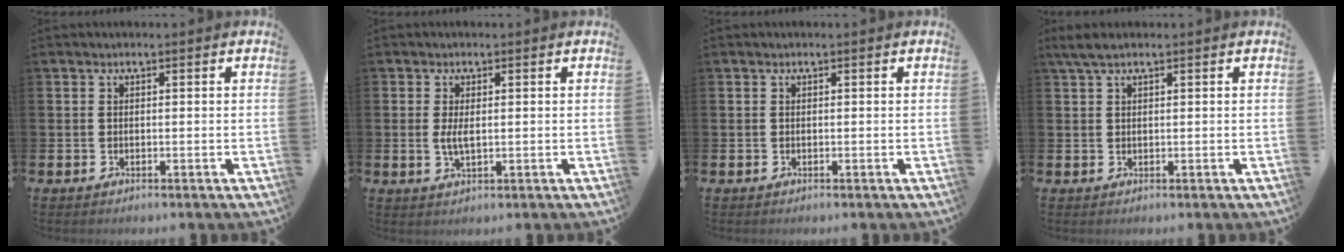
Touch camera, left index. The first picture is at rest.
{"total": 2.2, "force": [0.3, 0.8, 2.0], "torque": [-0.028, -0.002, 0.000]}
{"total": 0.0}
{"total": 2.2, "force": [1.5, 0.5, 1.6], "torque": [-0.037, 0.006, 0.027]}